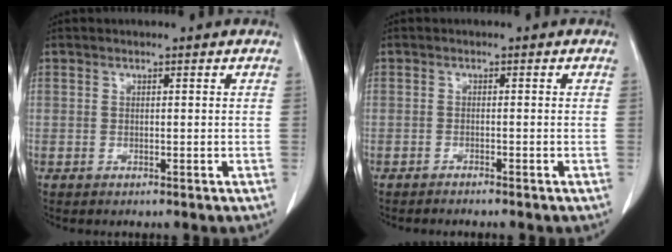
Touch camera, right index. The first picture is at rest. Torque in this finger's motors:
{"motor_torque": [0.02, 0.02, -0.08, 0.01]}